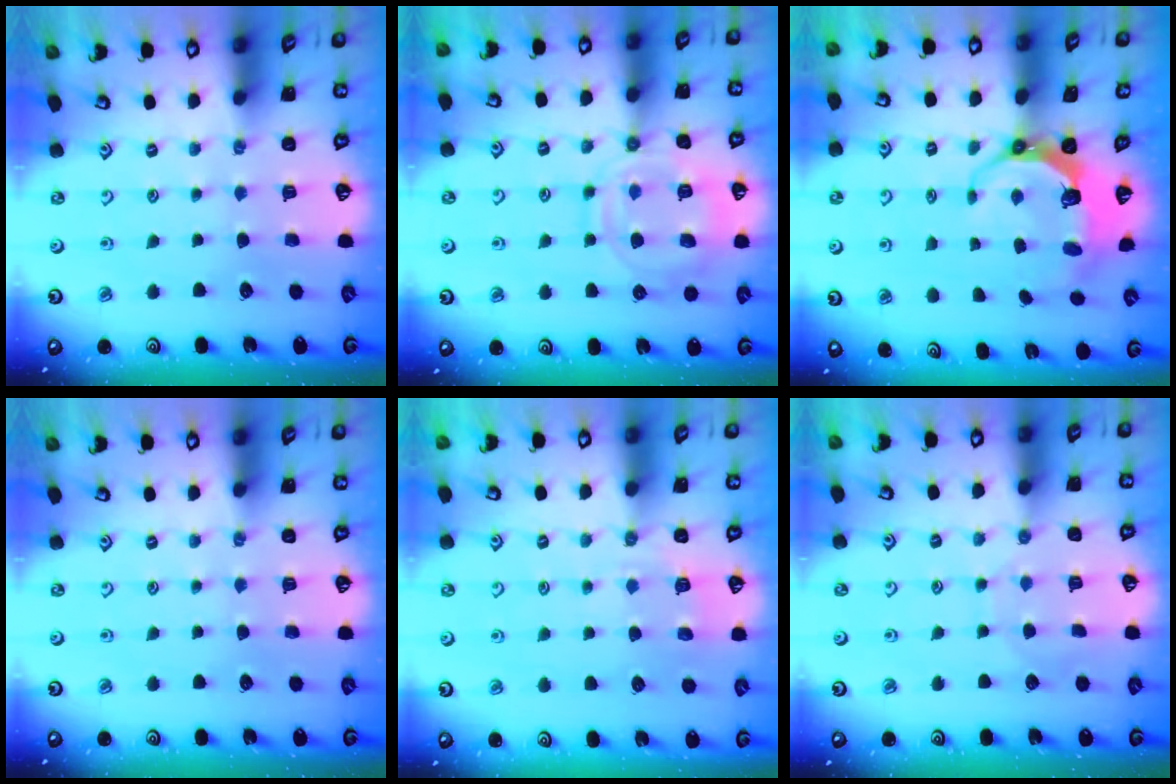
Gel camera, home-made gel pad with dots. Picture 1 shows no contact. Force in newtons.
{"total": 12.7, "press": 12.7, "slide": 1.2}
{"total": 7.8, "press": 6.6, "slide": 4.3}
{"total": 0.0}
{"total": 4.8, "press": 4.7, "slide": 1.1}
{"total": 6.0, "press": 6.0, "slide": 0.5}